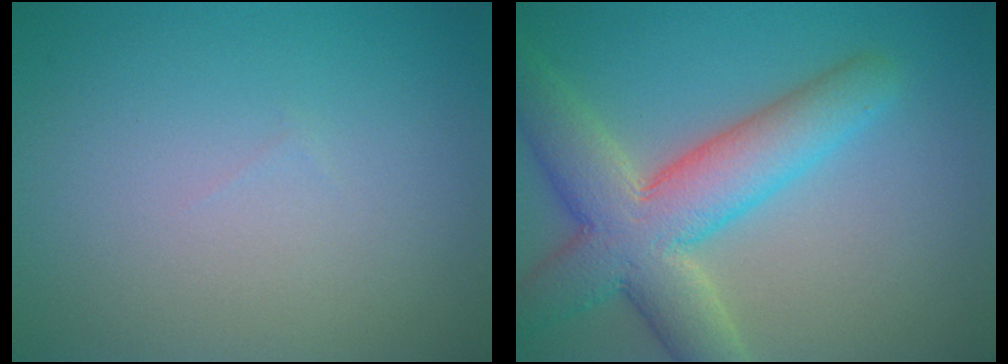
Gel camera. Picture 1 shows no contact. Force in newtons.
{"total": 8.5, "press": 8.5, "slide": 0.7}